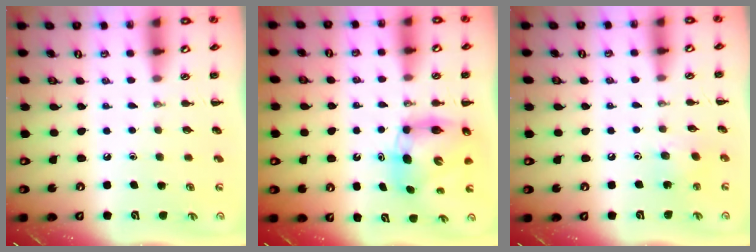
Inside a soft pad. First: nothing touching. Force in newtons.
{"total": 7.6, "press": 7.4, "slide": 1.6}
{"total": 4.3, "press": 4.3, "slide": 0.5}